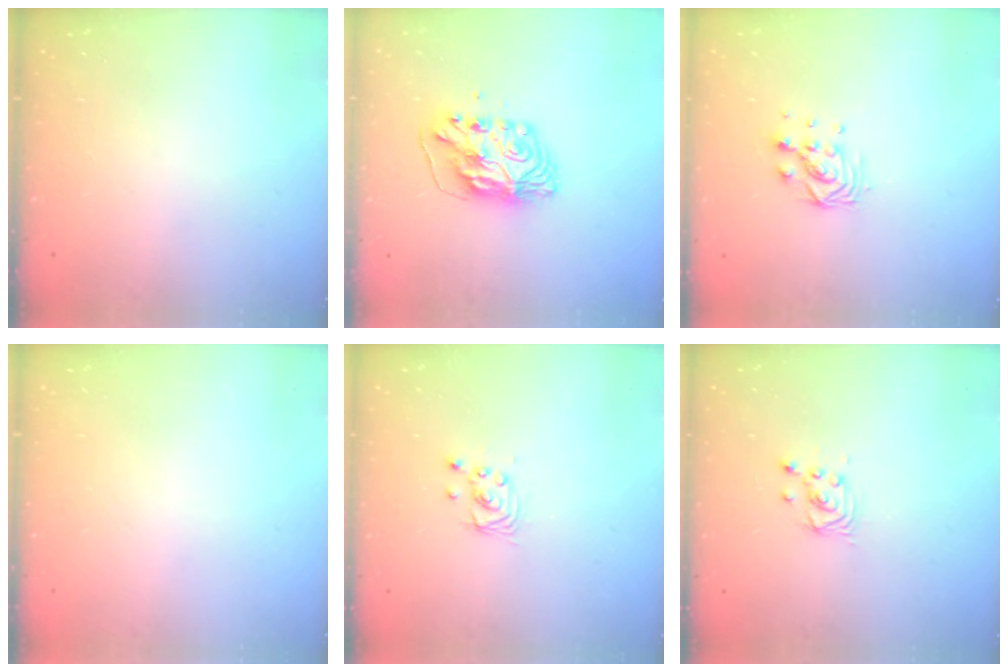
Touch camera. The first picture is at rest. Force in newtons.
{"total": 8.8, "press": 8.8, "slide": 0.8}
{"total": 6.1, "press": 6.1, "slide": 0.3}
{"total": 0.0}
{"total": 2.9, "press": 2.9, "slide": 0.2}
{"total": 2.5, "press": 2.5, "slide": 0.2}